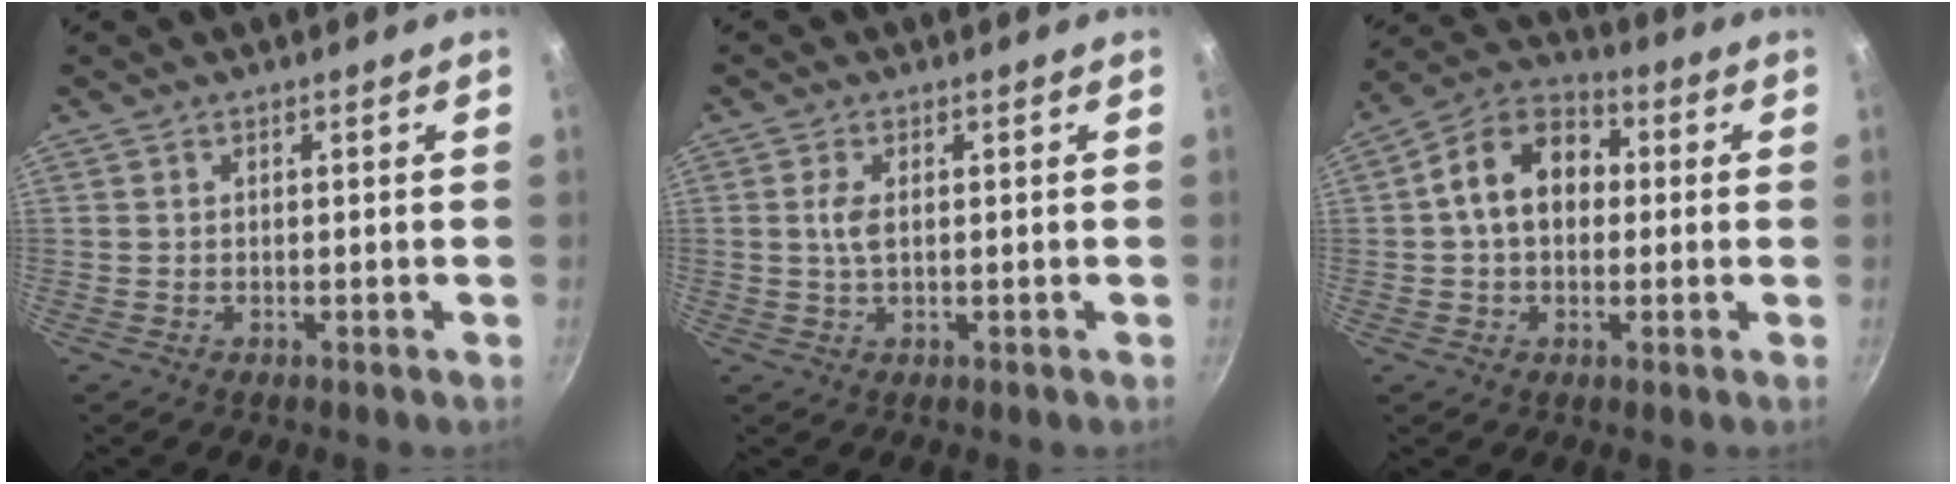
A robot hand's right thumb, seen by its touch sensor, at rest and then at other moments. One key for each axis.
{"total": 2.8, "fx": 0.3, "fy": 1.3, "fz": 2.5, "tx": -0.054, "ty": 0.002, "tz": 0.006}
{"total": 12.4, "fx": 0.9, "fy": 9.1, "fz": 8.3, "tx": -0.103, "ty": 0.032, "tz": -0.005}